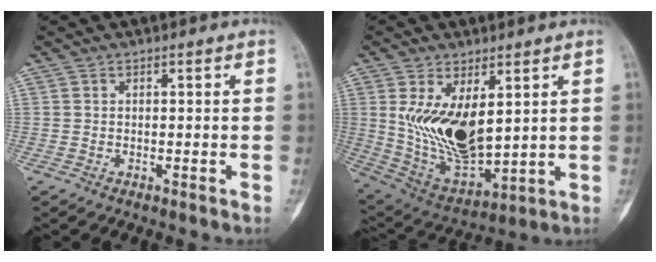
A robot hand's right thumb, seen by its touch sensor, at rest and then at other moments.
{"total": 15.2, "force": [3.4, 7.8, 12.6], "torque": [-0.218, -0.025, 0.091]}